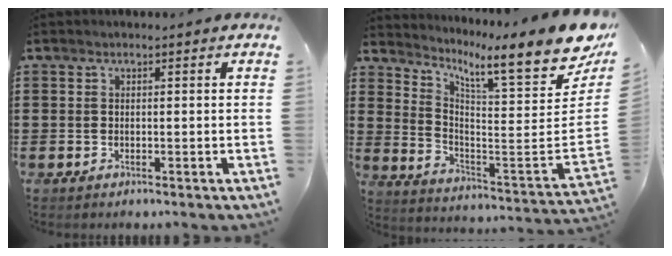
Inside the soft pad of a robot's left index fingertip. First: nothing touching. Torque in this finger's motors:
{"motor_torque": [2.14, 0.00, 0.20, 0.05]}